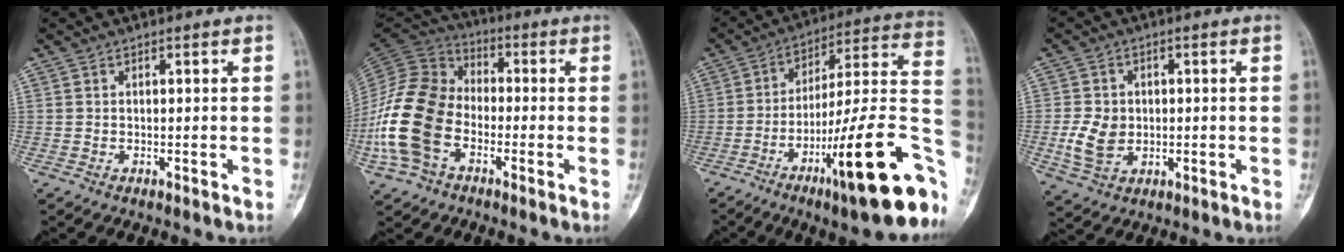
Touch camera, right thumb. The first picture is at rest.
{"total": 17.8, "force": [-5.1, 12.2, 11.9], "torque": [-0.248, 0.038, -0.105]}
{"total": 30.3, "force": [-11.3, 7.0, 27.2], "torque": [-0.342, 0.051, -0.169]}
{"total": 7.0, "force": [-0.6, 5.5, 4.4], "torque": [-0.074, -0.001, -0.003]}